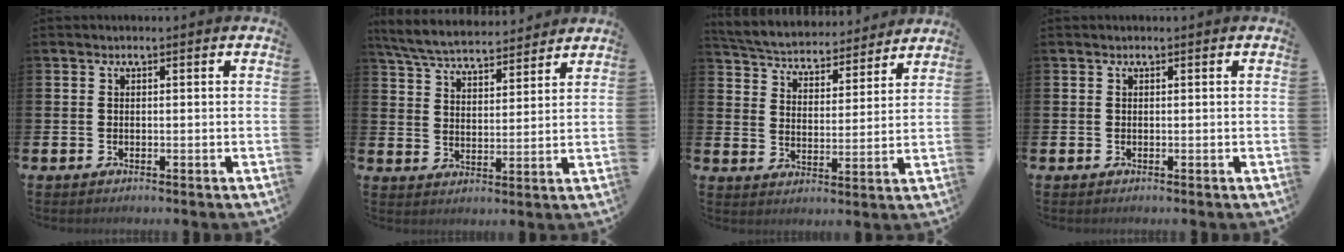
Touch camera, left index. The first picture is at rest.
{"total": 6.5, "force": [6.2, 1.0, 1.4], "torque": [-0.056, -0.034, 0.112]}
{"total": 5.0, "force": [4.8, 1.2, 0.5], "torque": [-0.040, -0.042, 0.078]}
{"total": 0.0}